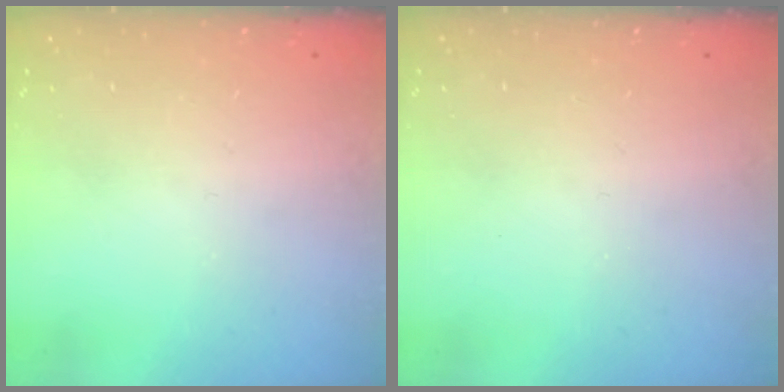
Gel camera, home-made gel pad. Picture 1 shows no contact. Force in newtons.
{"total": 0.0}